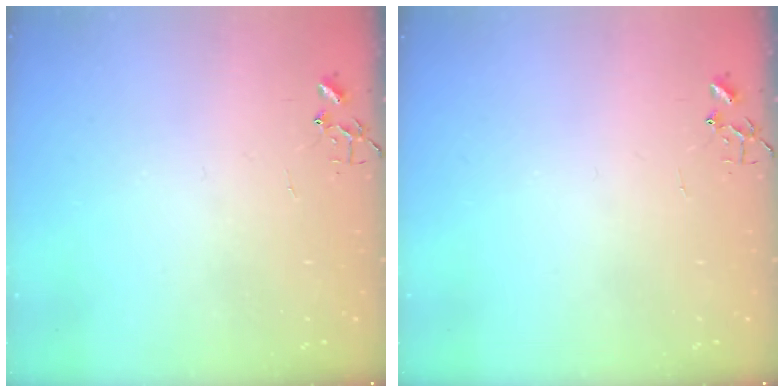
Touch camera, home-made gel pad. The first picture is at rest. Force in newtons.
{"total": 0.0}